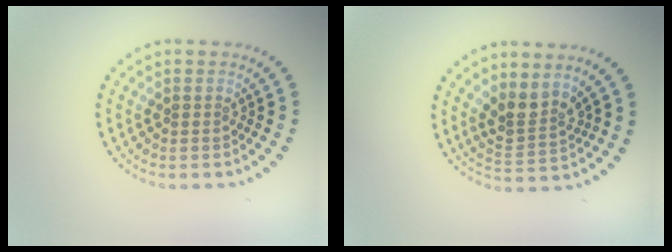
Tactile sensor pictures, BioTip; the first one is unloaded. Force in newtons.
{"total": 2.8, "press": 2.1, "slide": 1.8}